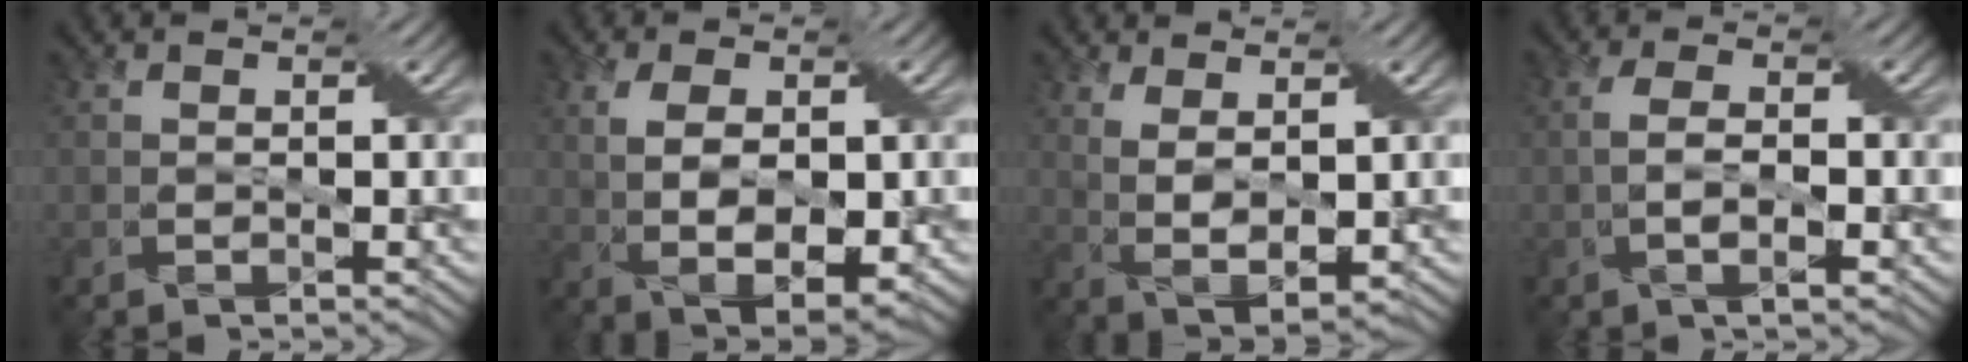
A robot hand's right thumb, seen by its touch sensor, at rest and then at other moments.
{"total": 6.9, "force": [0.4, 3.7, 5.8], "torque": [-0.112, -0.005, 0.012]}
{"total": 3.8, "force": [2.1, 1.2, 3.0], "torque": [-0.074, -0.005, 0.038]}
{"total": 2.4, "force": [-0.4, 0.5, 2.3], "torque": [-0.056, 0.002, -0.013]}